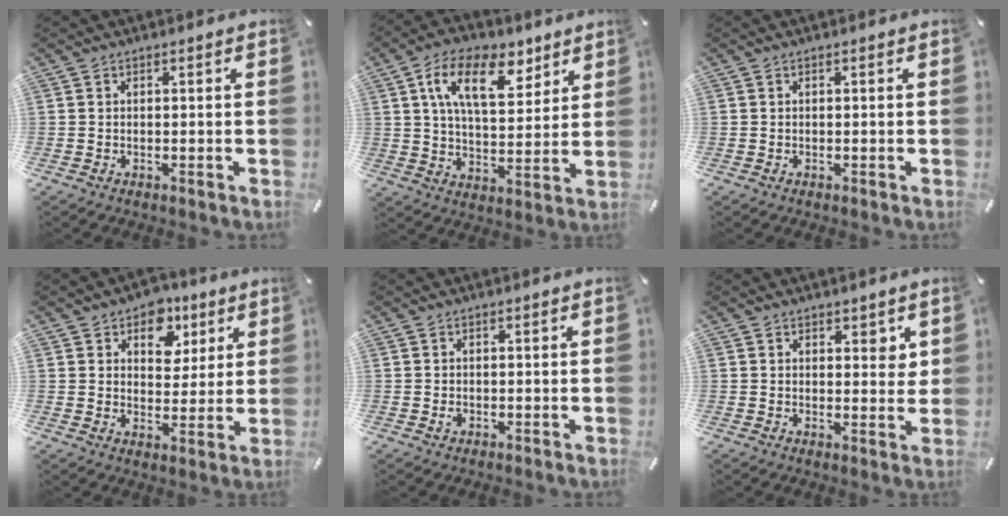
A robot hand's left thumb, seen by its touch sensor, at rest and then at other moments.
{"total": 15.1, "force": [7.5, 8.3, 10.2], "torque": [-0.163, -0.016, 0.131]}
{"total": 0.0}
{"total": 8.7, "force": [4.6, 6.8, 2.8], "torque": [-0.029, -0.028, 0.078]}
{"total": 0.7, "force": [0.0, 0.6, 0.4], "torque": [-0.008, 0.002, -0.001]}
{"total": 3.5, "force": [2.2, 2.3, 1.5], "torque": [-0.002, -0.011, 0.033]}